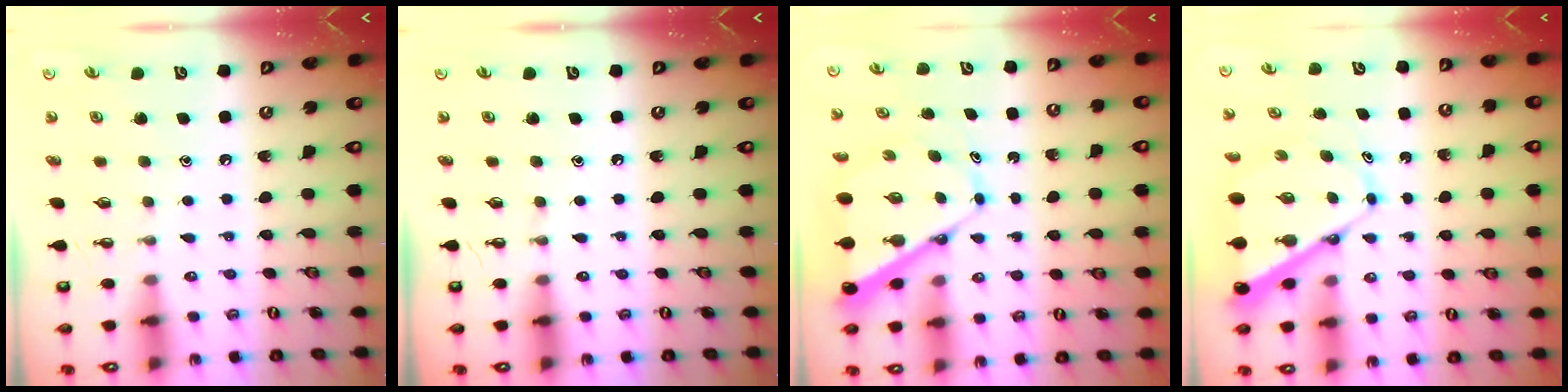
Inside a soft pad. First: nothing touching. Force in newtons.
{"total": 0.0}
{"total": 9.6, "press": 9.6, "slide": 0.9}
{"total": 9.6, "press": 9.6, "slide": 0.9}